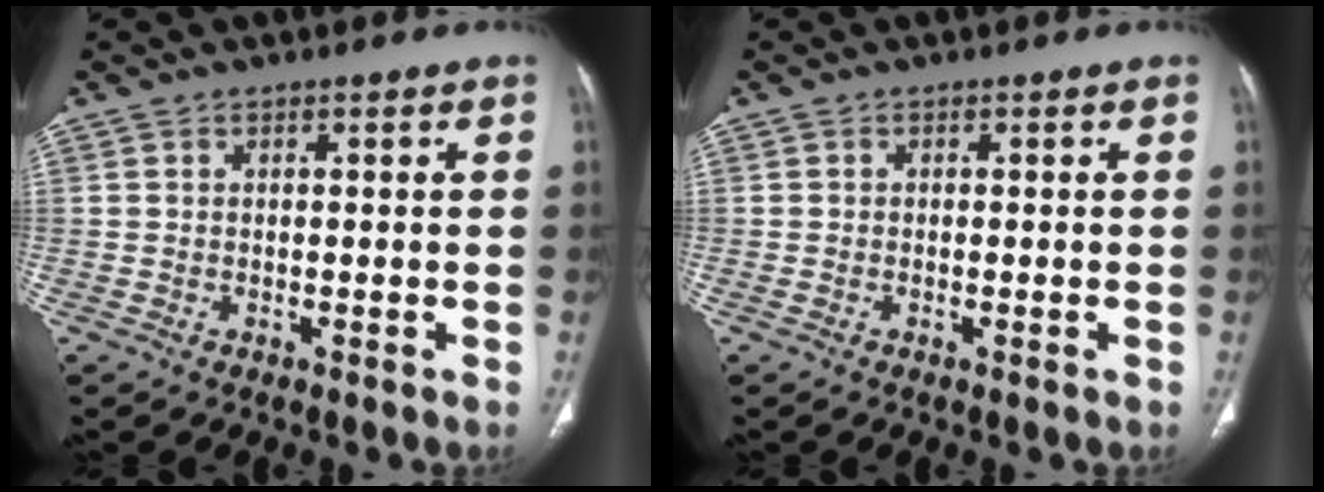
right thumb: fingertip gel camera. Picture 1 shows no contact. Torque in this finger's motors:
{"motor_torque": [2.28, 2.30, 0.17, 0.22, 0.04]}